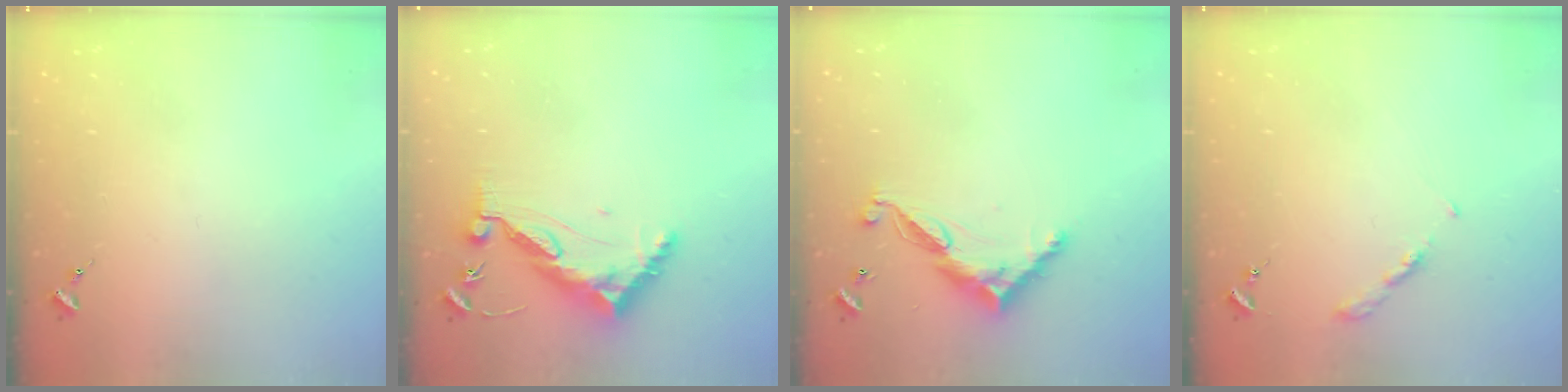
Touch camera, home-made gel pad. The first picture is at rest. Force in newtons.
{"total": 10.6, "press": 10.5, "slide": 0.9}
{"total": 11.3, "press": 11.3, "slide": 0.3}
{"total": 3.5, "press": 3.5, "slide": 0.4}